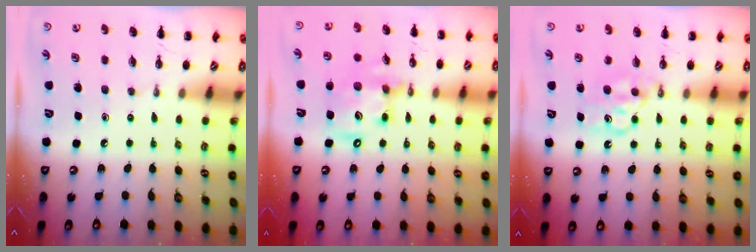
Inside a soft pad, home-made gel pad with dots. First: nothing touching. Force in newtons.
{"total": 12.8, "press": 12.4, "slide": 3.1}
{"total": 5.9, "press": 5.7, "slide": 1.4}